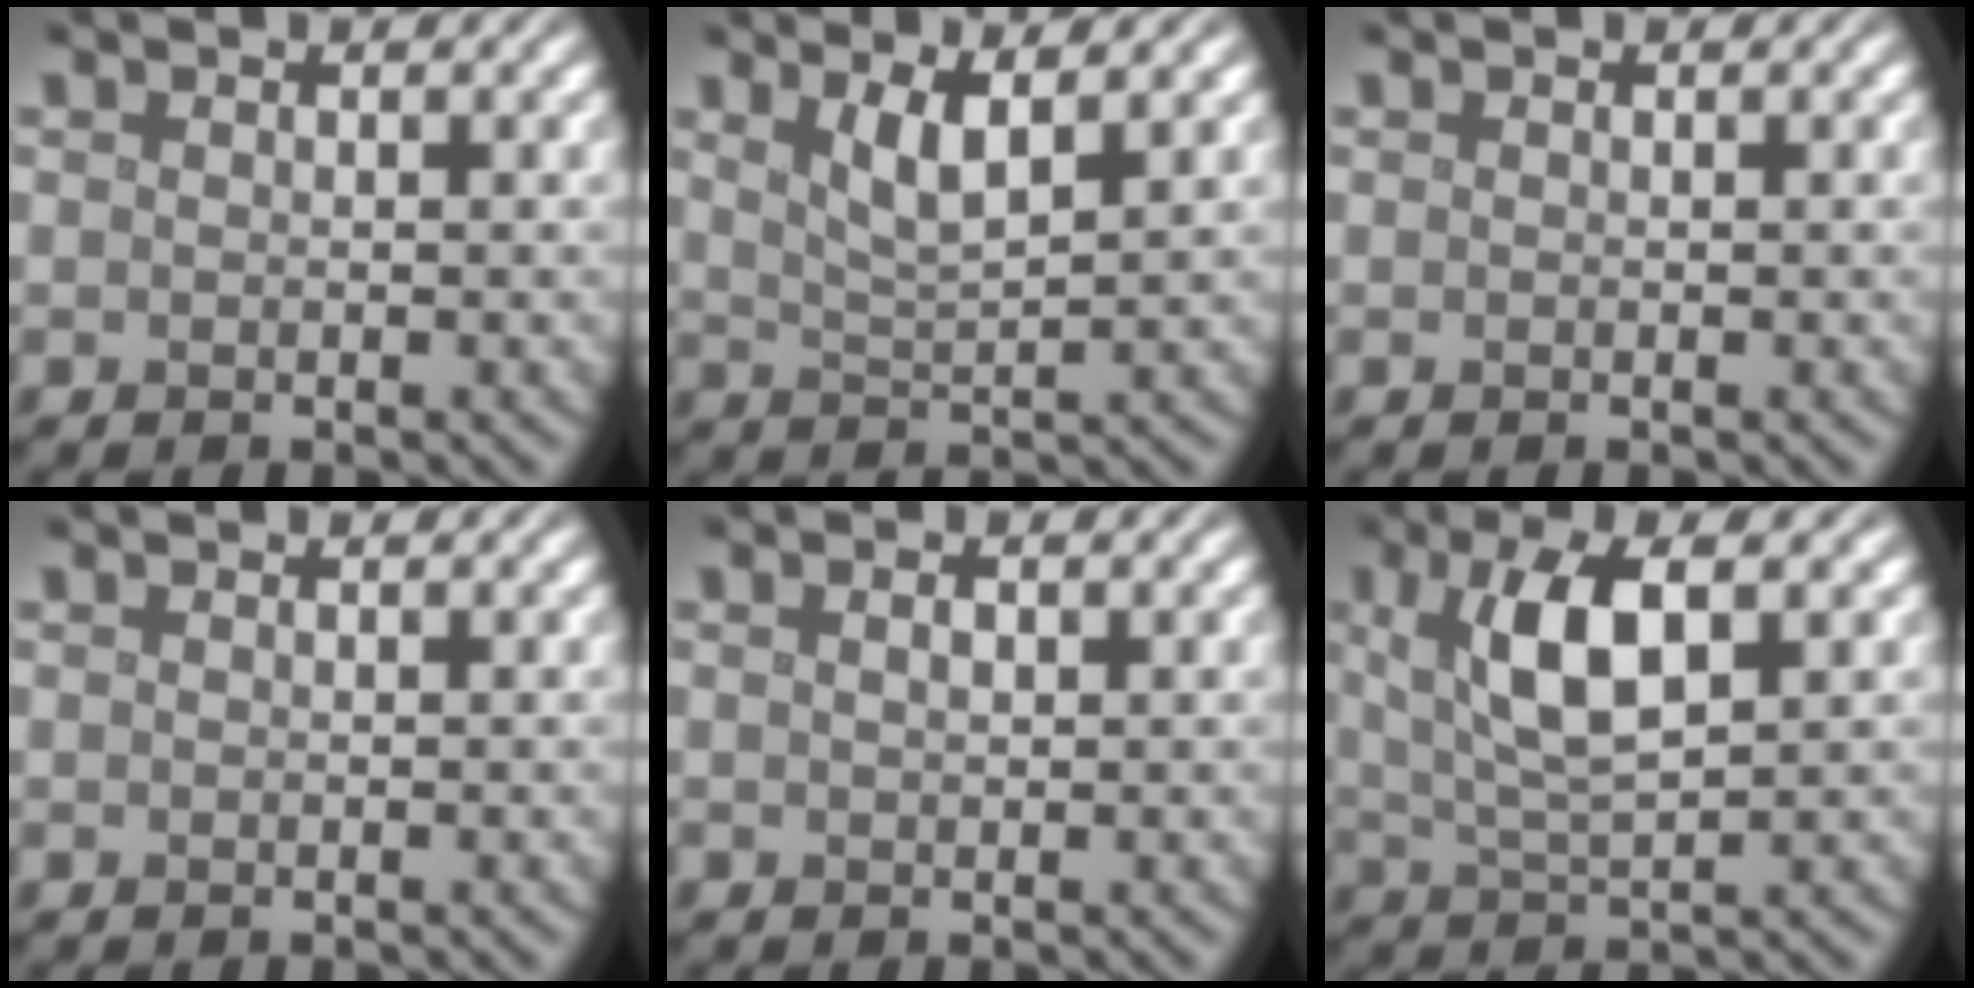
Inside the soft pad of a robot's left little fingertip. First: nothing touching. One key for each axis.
{"total": 2.8, "fx": 1.6, "fy": 0.4, "fz": 2.2, "tx": -0.041, "ty": -0.003, "tz": 0.034}
{"total": 0.0}
{"total": 0.0}
{"total": 0.6, "fx": 0.2, "fy": 0.4, "fz": 0.5, "tx": -0.009, "ty": 0.000, "tz": 0.006}
{"total": 6.2, "fx": 1.9, "fy": 2.2, "fz": 5.5, "tx": -0.106, "ty": 0.008, "tz": 0.036}